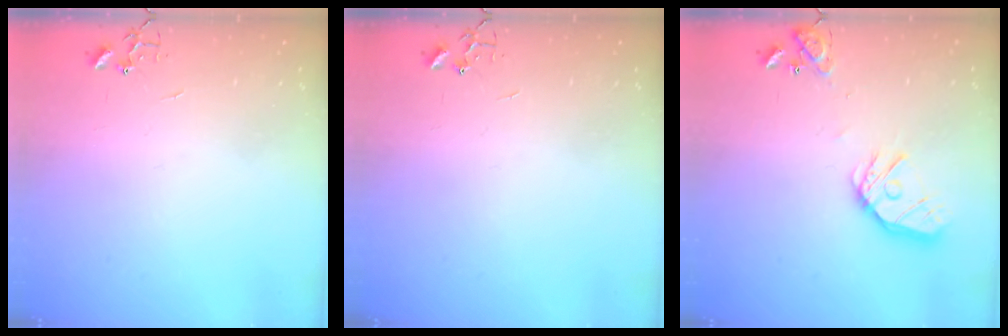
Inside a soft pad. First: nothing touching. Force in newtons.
{"total": 0.0}
{"total": 15.4, "press": 15.3, "slide": 2.1}